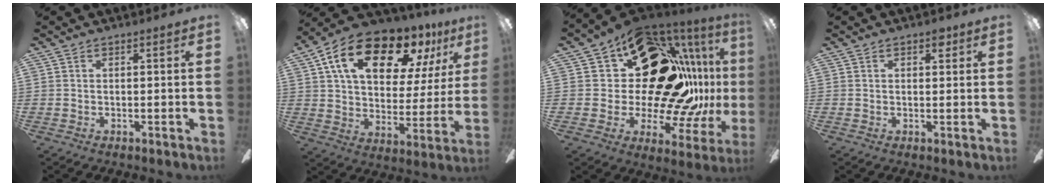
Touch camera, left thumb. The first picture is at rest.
{"total": 21.2, "force": [12.6, 10.7, 13.3], "torque": [-0.225, -0.052, 0.212]}
{"total": 25.7, "force": [8.3, 14.9, 19.2], "torque": [-0.275, -0.084, 0.178]}
{"total": 2.4, "force": [1.1, 1.4, 1.6], "torque": [-0.009, -0.002, 0.014]}